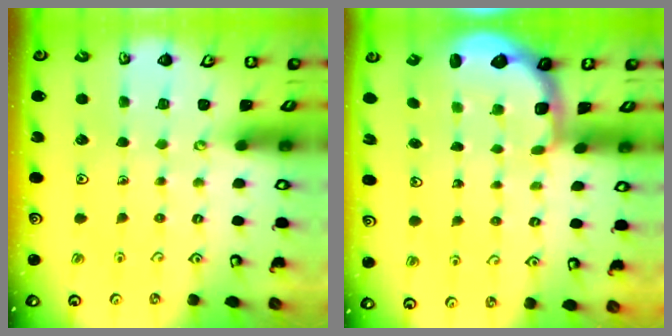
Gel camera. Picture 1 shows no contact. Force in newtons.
{"total": 2.6, "press": 2.0, "slide": 1.7}